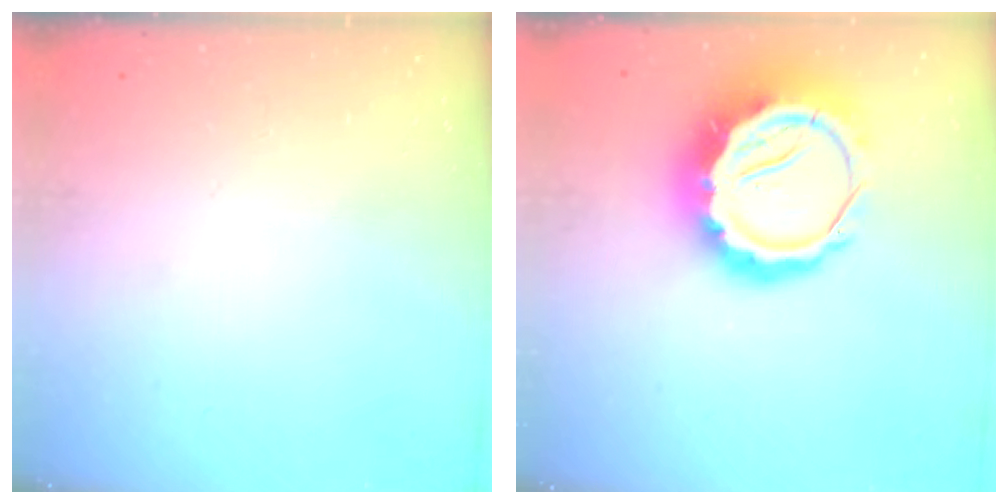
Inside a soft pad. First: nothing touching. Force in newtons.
{"total": 17.1, "press": 16.7, "slide": 3.8}